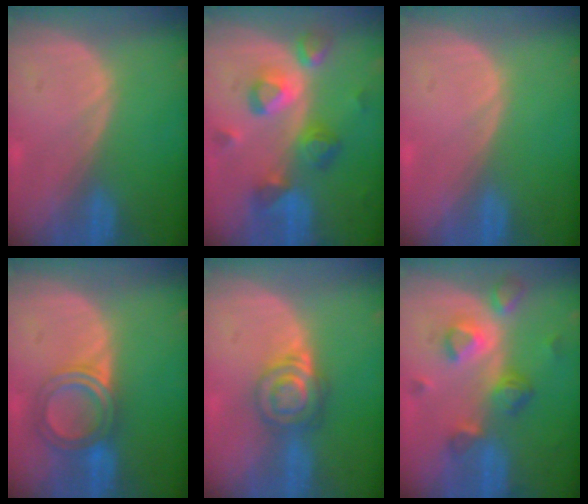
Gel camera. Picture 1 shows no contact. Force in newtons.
{"total": 9.1, "press": 8.1, "slide": 4.0}
{"total": 0.0}
{"total": 5.5, "press": 5.4, "slide": 0.6}
{"total": 6.6, "press": 5.6, "slide": 3.4}
{"total": 7.8, "press": 7.0, "slide": 3.6}